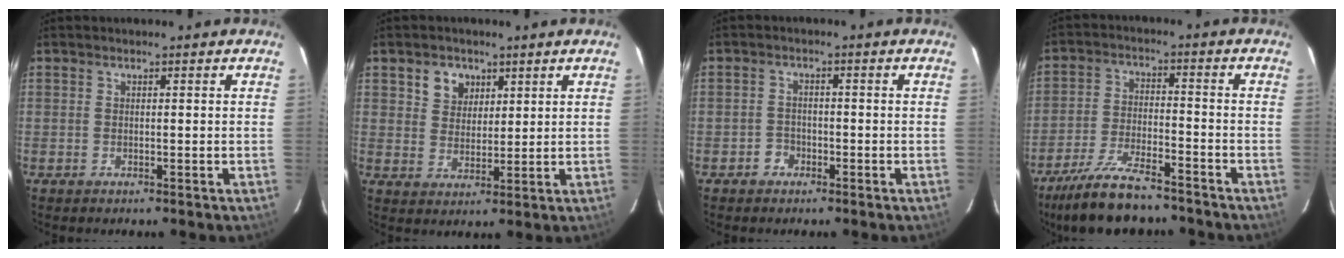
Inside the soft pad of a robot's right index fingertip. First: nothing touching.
{"total": 5.4, "force": [2.7, 4.4, 1.7], "torque": [-0.024, 0.012, 0.053]}
{"total": 2.4, "force": [-1.6, 1.8, 0.3], "torque": [-0.008, 0.007, -0.027]}
{"total": 14.8, "force": [-12.4, 3.9, 7.1], "torque": [-0.161, -0.019, -0.213]}